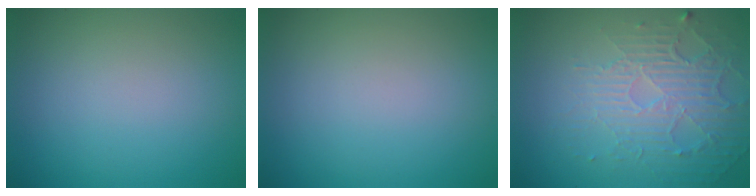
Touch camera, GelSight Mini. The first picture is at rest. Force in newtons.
{"total": 0.0}
{"total": 5.6, "press": 3.5, "slide": 4.4}